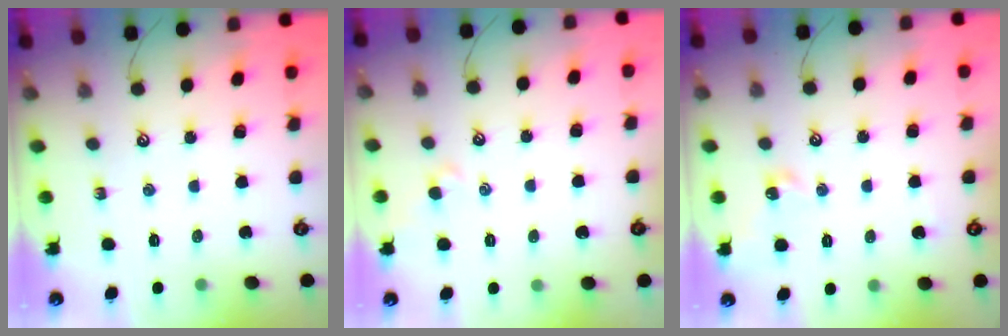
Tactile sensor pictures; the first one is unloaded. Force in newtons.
{"total": 2.1, "press": 2.1, "slide": 0.3}
{"total": 4.0, "press": 4.0, "slide": 0.3}